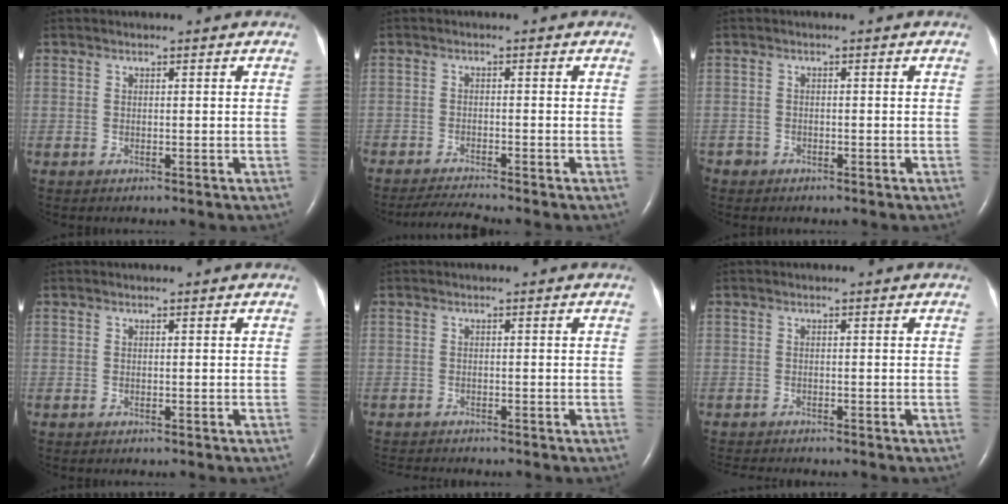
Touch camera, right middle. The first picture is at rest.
{"total": 4.2, "force": [-3.9, -0.9, 1.3], "torque": [-0.028, -0.020, -0.069]}
{"total": 1.3, "force": [-1.0, 0.9, -0.2], "torque": [-0.003, 0.004, -0.020]}
{"total": 0.0}
{"total": 3.5, "force": [-3.3, 0.3, 1.1], "torque": [-0.012, -0.011, -0.049]}
{"total": 3.5, "force": [-3.3, 0.2, 1.2], "torque": [-0.014, -0.010, -0.050]}